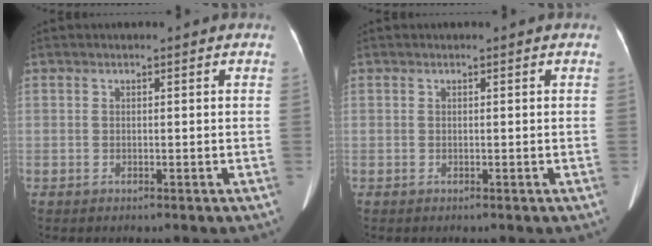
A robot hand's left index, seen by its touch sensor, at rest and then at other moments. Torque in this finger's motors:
{"motor_torque": [0.00, 0.00, 0.00, 0.00]}